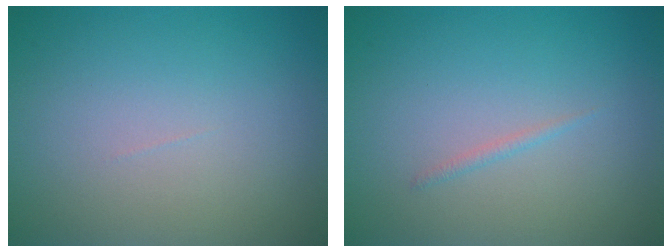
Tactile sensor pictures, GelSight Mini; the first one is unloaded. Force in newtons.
{"total": 0.5, "press": 0.5, "slide": 0.1}